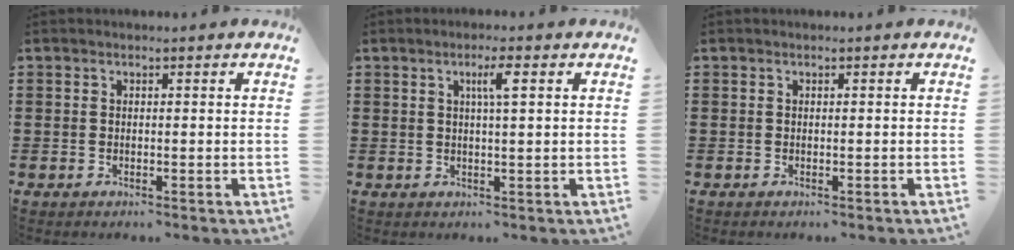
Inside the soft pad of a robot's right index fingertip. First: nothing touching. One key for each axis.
{"total": 3.0, "fx": 1.1, "fy": 0.2, "fz": 2.8, "tx": -0.048, "ty": 0.000, "tz": 0.012}
{"total": 0.0}